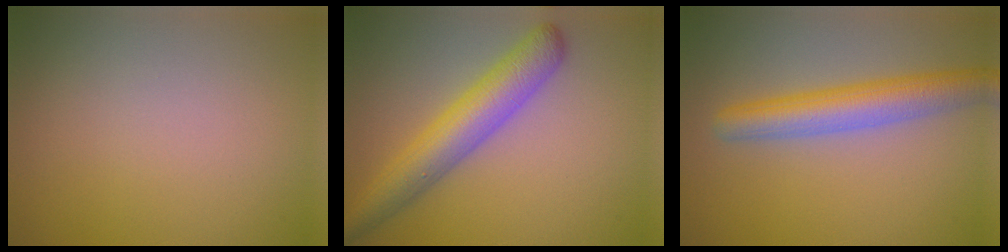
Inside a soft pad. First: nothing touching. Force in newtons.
{"total": 5.6, "press": 5.6, "slide": 0.1}
{"total": 5.1, "press": 5.1, "slide": 0.1}